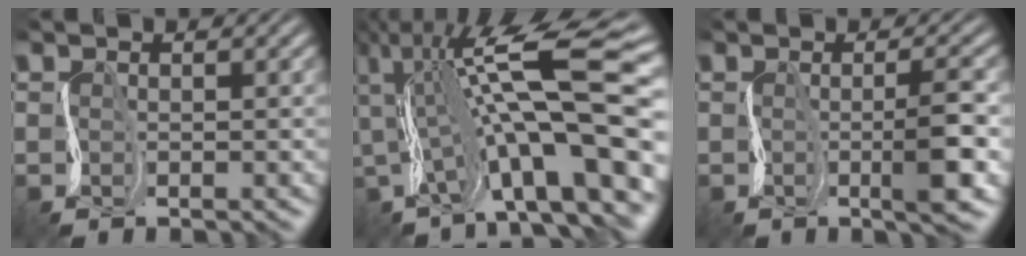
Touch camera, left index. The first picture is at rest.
{"total": 13.9, "force": [1.4, 3.7, 13.3], "torque": [-0.220, 0.031, 0.025]}
{"total": 3.0, "force": [-0.3, 0.5, 3.0], "torque": [-0.045, 0.004, -0.005]}